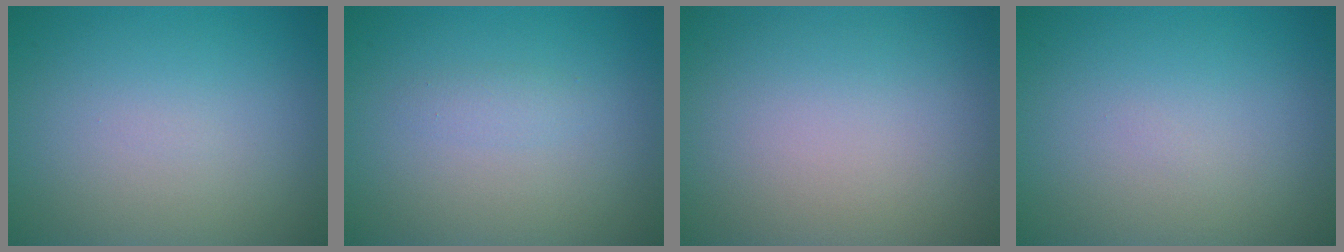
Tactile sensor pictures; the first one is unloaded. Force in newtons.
{"total": 0.9, "press": 0.9, "slide": 0.0}
{"total": 0.0}
{"total": 0.0}